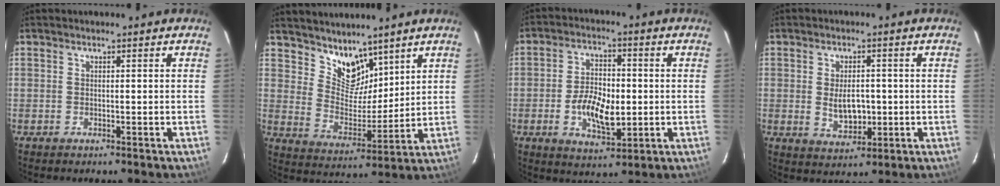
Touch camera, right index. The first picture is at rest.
{"total": 9.3, "force": [7.3, 4.9, 3.1], "torque": [-0.051, 0.003, 0.141]}
{"total": 9.7, "force": [-1.7, 5.2, 8.1], "torque": [-0.151, 0.006, -0.023]}
{"total": 6.2, "force": [-0.3, 3.8, 4.9], "torque": [-0.087, -0.002, 0.003]}